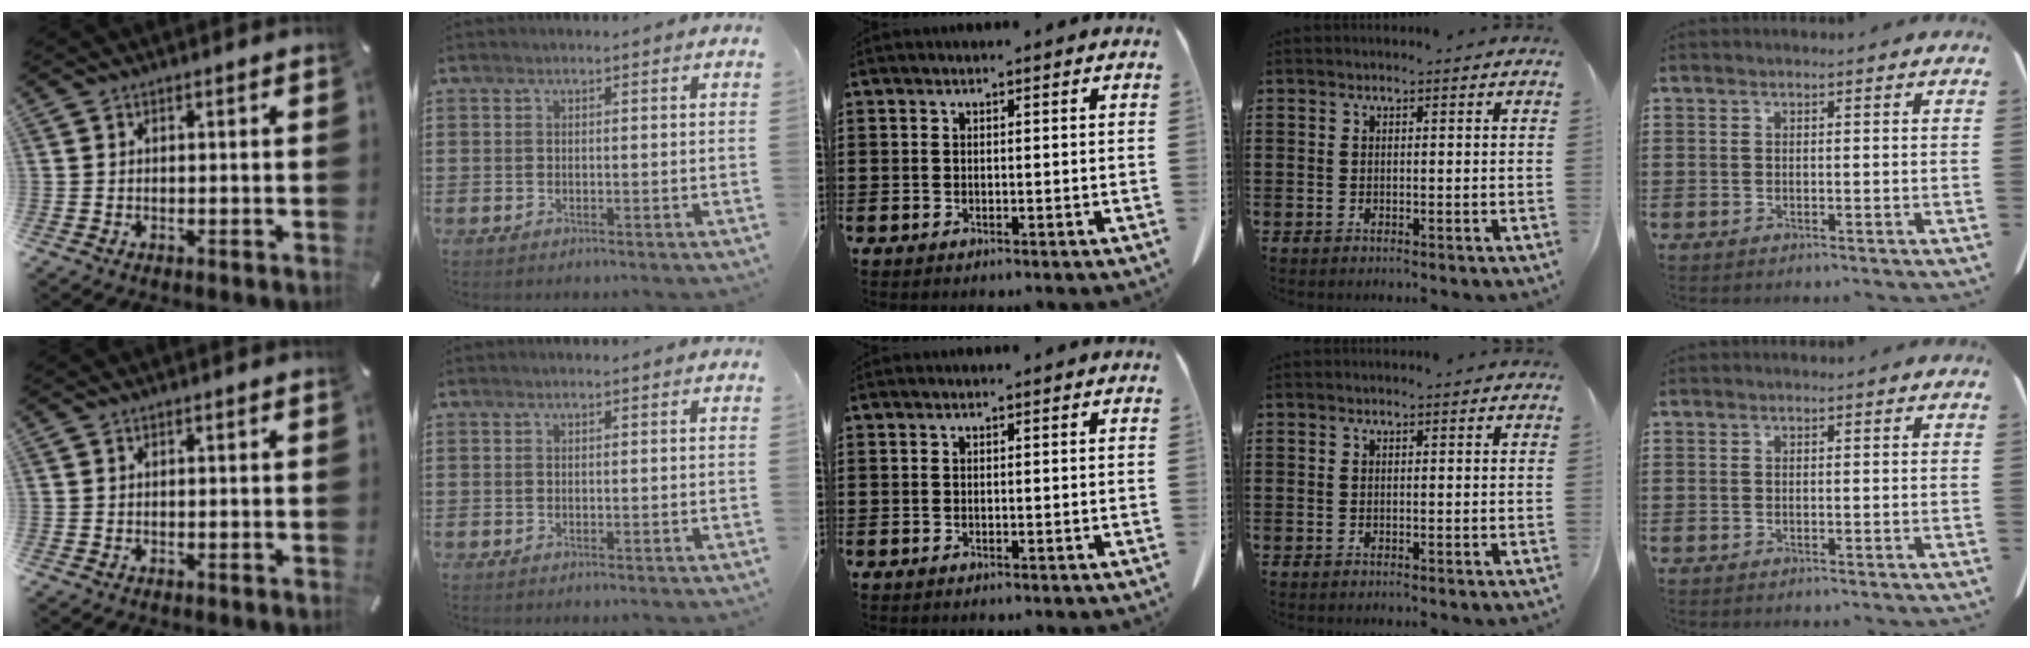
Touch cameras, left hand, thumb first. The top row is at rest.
{}